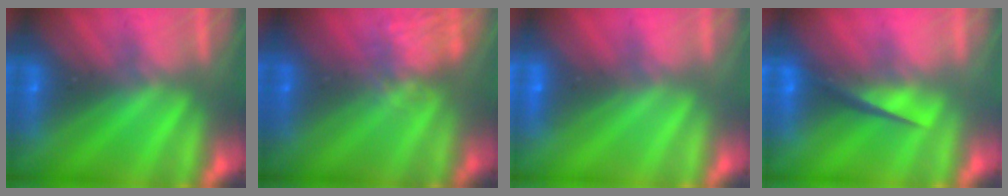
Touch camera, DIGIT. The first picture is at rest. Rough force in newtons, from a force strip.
{"total": 4.3}
{"total": 2.0}
{"total": 4.5}